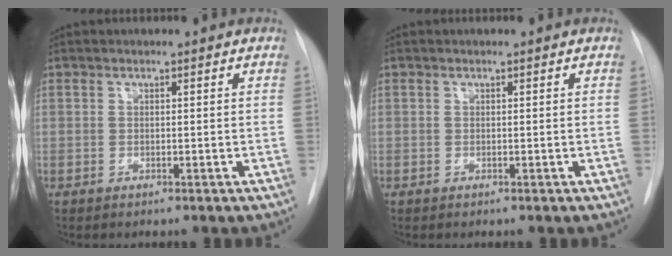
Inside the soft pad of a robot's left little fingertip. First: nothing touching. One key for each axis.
{"total": 0.0}